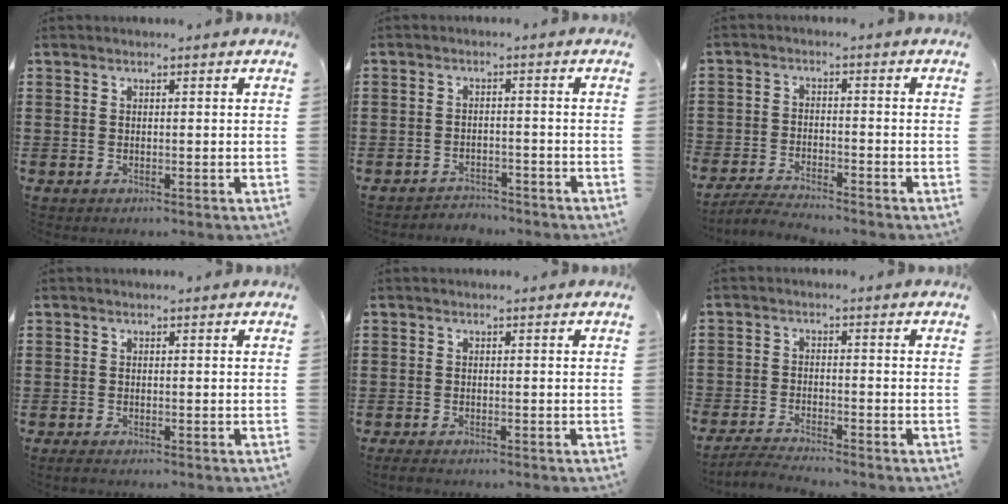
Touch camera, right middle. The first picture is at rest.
{"total": 2.5, "force": [-2.5, 0.4, -0.1], "torque": [-0.007, 0.000, -0.054]}
{"total": 3.8, "force": [-3.8, 0.3, 0.4], "torque": [-0.017, 0.003, -0.082]}
{"total": 0.6, "force": [-0.5, 0.2, 0.4], "torque": [-0.009, -0.004, -0.008]}
{"total": 1.0, "force": [-0.9, 0.2, 0.4], "torque": [-0.009, -0.003, -0.017]}
{"total": 3.2, "force": [-3.2, 0.1, 0.4], "torque": [-0.017, 0.002, -0.070]}